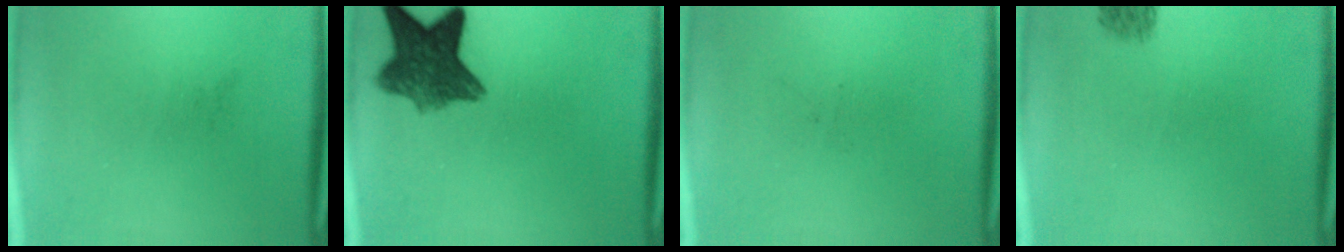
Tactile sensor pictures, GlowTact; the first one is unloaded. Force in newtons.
{"total": 8.8}
{"total": 0.0}
{"total": 1.6}